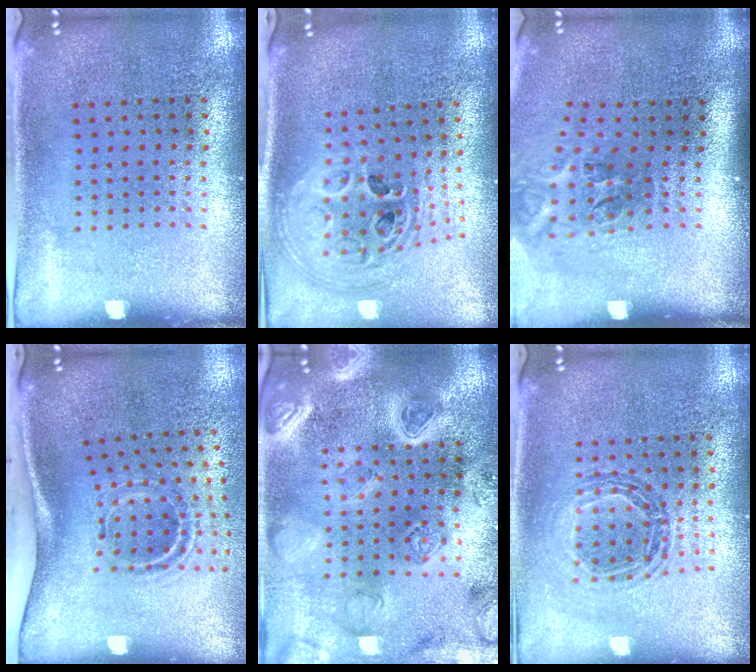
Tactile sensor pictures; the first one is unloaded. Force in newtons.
{"total": 2.6, "press": 1.9, "slide": 1.8}
{"total": 2.3, "press": 1.4, "slide": 1.8}
{"total": 2.2, "press": 1.2, "slide": 1.8}
{"total": 4.5, "press": 3.9, "slide": 2.1}
{"total": 0.9, "press": 0.9, "slide": 0.2}